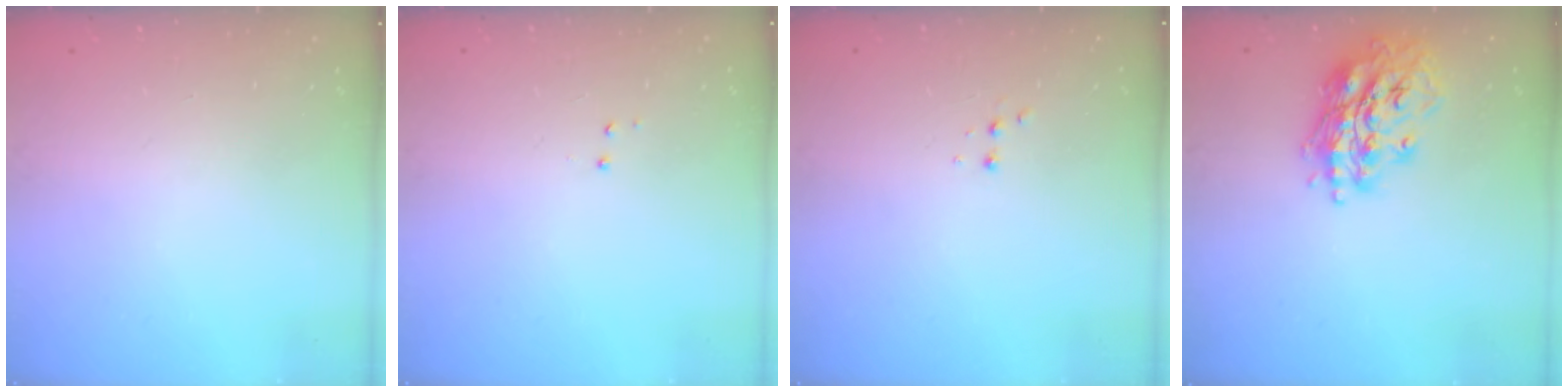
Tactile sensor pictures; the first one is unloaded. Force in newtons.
{"total": 2.9, "press": 2.8, "slide": 0.6}
{"total": 2.5, "press": 2.4, "slide": 0.8}
{"total": 17.4, "press": 17.4, "slide": 1.4}